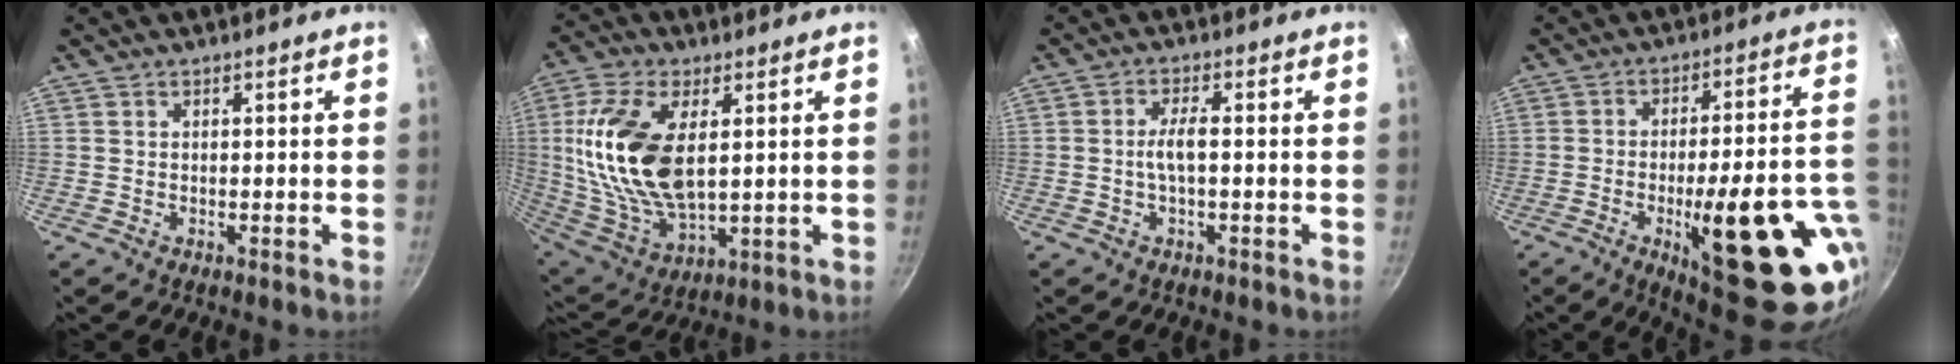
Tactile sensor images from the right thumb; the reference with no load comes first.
{"total": 19.7, "force": [3.4, 10.2, 16.5], "torque": [-0.327, -0.013, 0.073]}
{"total": 3.8, "force": [-0.4, 1.1, 3.6], "torque": [-0.076, 0.014, -0.010]}
{"total": 26.5, "force": [-7.3, 8.3, 24.1], "torque": [-0.281, 0.006, -0.089]}